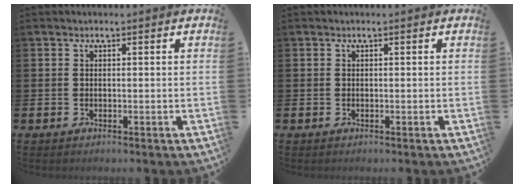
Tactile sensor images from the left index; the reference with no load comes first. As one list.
[{"total": 0.0}]